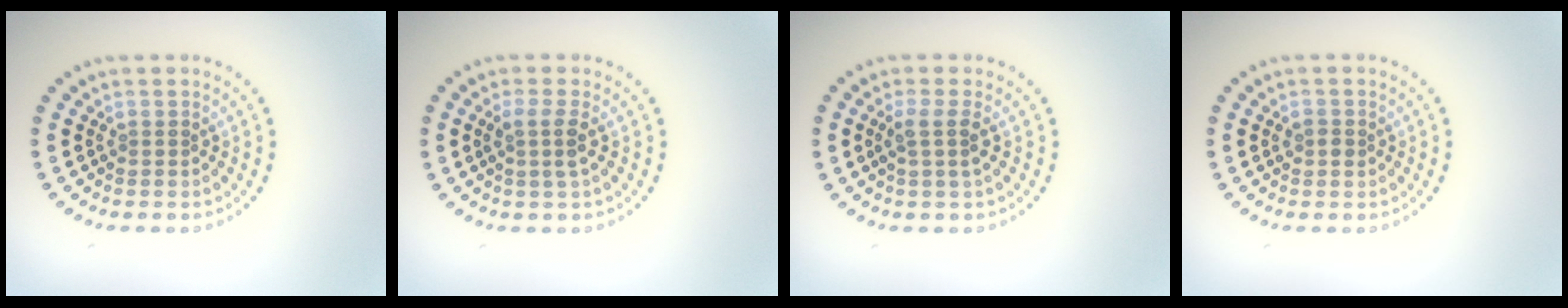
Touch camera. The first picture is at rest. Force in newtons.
{"total": 1.8, "press": 1.5, "slide": 1.0}
{"total": 2.0, "press": 1.6, "slide": 1.2}
{"total": 1.0, "press": 1.0, "slide": 0.1}